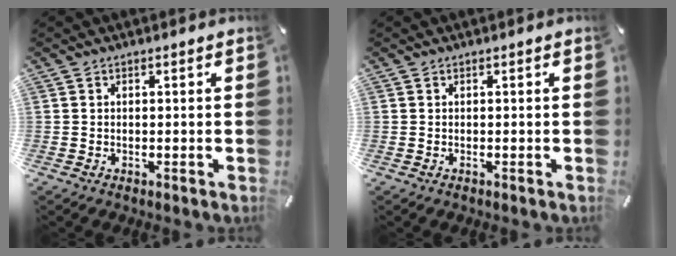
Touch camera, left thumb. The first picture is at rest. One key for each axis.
{"total": 0.0}